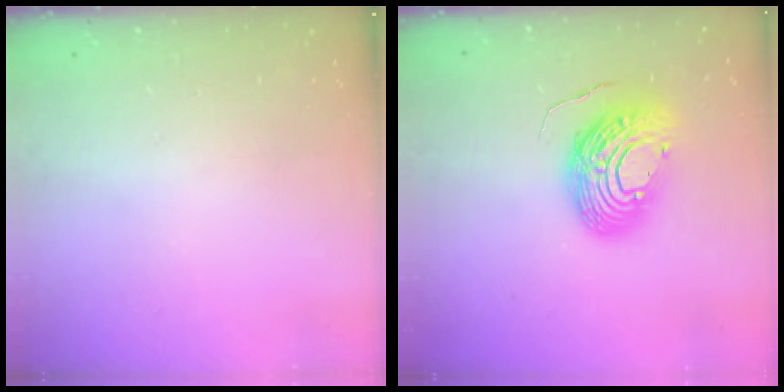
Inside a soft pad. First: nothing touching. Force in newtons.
{"total": 13.8, "press": 13.8, "slide": 1.1}